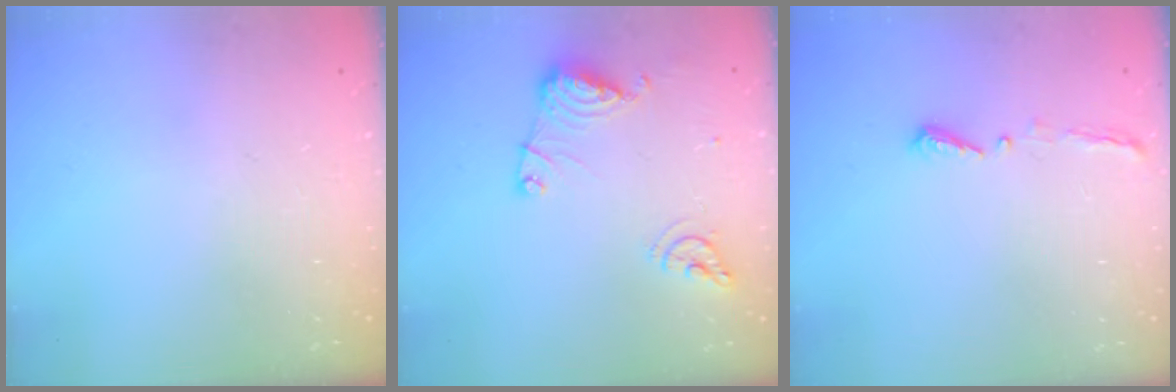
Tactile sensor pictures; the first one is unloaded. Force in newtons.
{"total": 11.9, "press": 11.9, "slide": 1.3}
{"total": 4.4, "press": 4.3, "slide": 0.6}